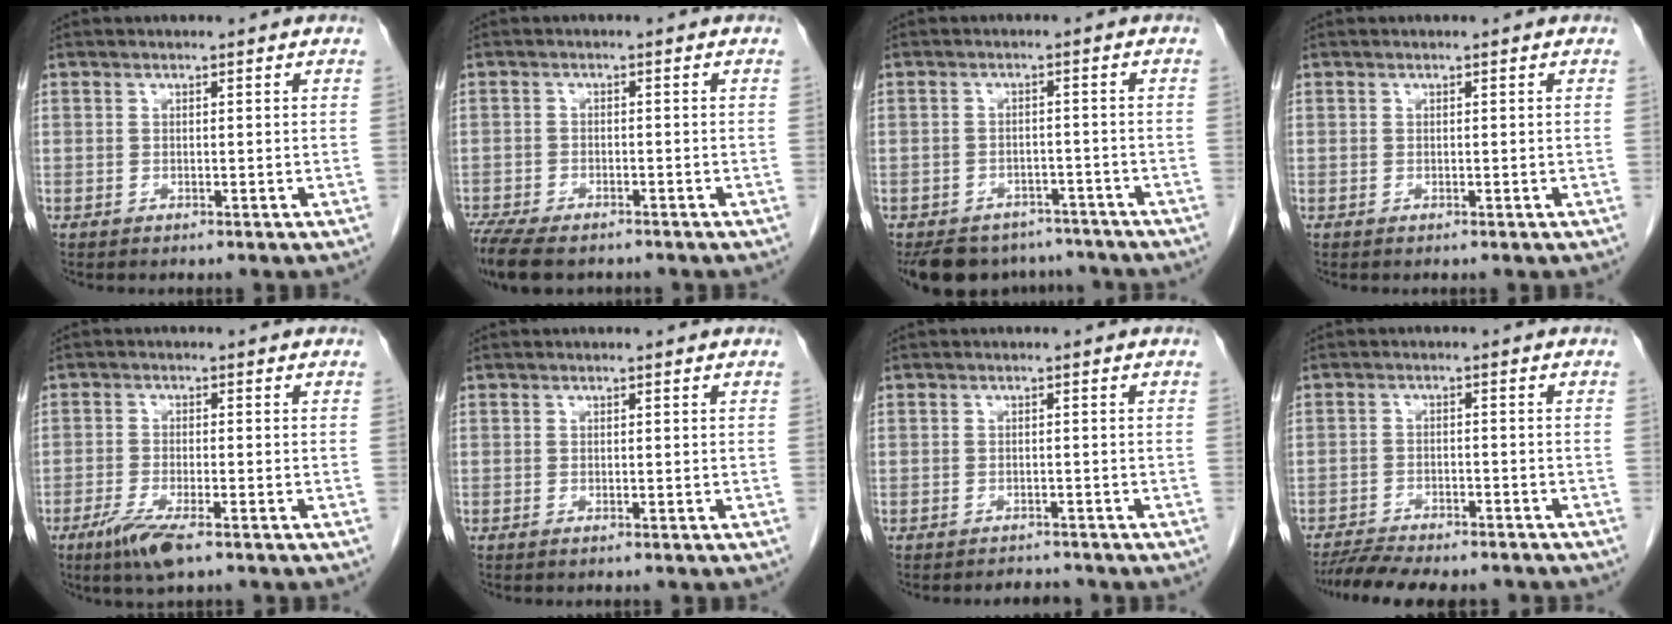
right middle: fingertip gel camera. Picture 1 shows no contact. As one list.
[{"total": 10.0, "force": [-7.7, 3.6, 5.2], "torque": [-0.105, -0.016, -0.121]}, {"total": 10.4, "force": [-8.8, 5.0, 2.2], "torque": [-0.030, 0.004, -0.111]}, {"total": 0.0}, {"total": 5.7, "force": [-3.6, 0.8, 4.4], "torque": [-0.091, -0.014, -0.064]}, {"total": 0.0}, {"total": 1.7, "force": [-1.6, 0.4, -0.2], "torque": [-0.002, -0.006, -0.020]}, {"total": 10.8, "force": [-9.6, 1.8, 4.5], "torque": [-0.068, -0.001, -0.142]}]